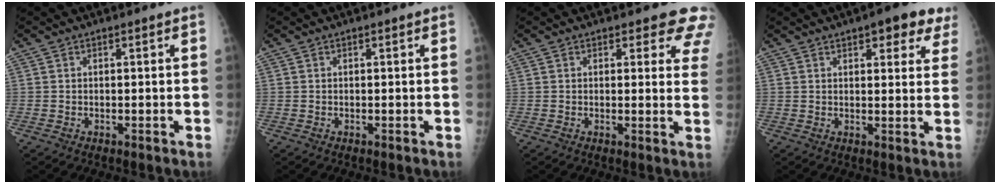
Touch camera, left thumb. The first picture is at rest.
{"total": 0.0}
{"total": 7.2, "force": [6.1, 3.1, 2.3], "torque": [0.023, -0.026, 0.040]}
{"total": 8.3, "force": [5.0, 3.3, 5.8], "torque": [-0.035, -0.015, 0.056]}